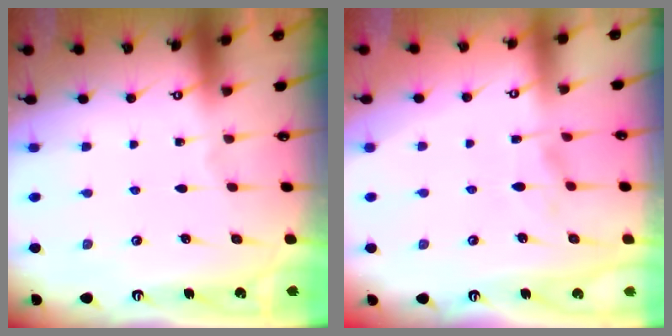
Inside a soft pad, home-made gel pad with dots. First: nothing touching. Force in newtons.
{"total": 2.4, "press": 2.3, "slide": 0.7}